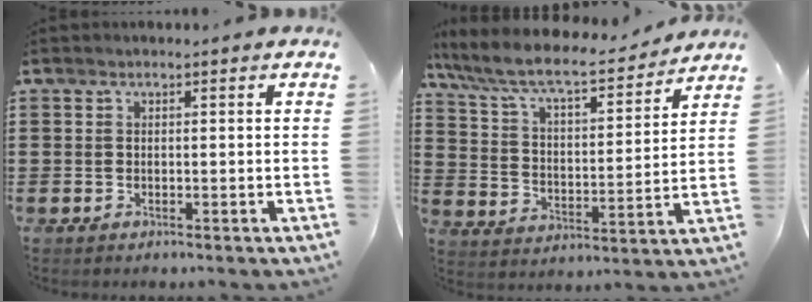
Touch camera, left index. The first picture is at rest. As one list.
[{"total": 8.6, "force": [7.4, 1.3, 4.2], "torque": [-0.113, -0.042, 0.121]}]